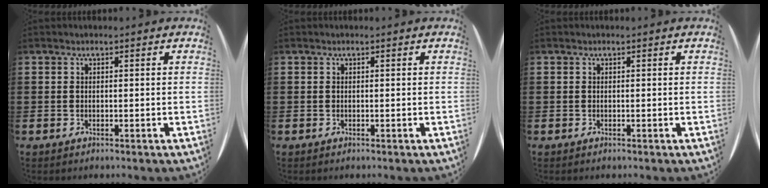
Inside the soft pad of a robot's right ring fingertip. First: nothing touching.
{"total": 0.0}
{"total": 0.0}